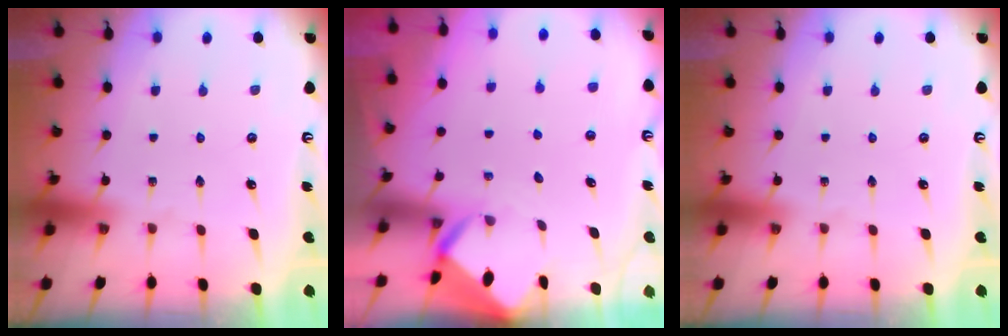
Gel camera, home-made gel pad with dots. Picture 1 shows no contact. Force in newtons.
{"total": 3.2, "press": 3.2, "slide": 0.2}
{"total": 0.0}